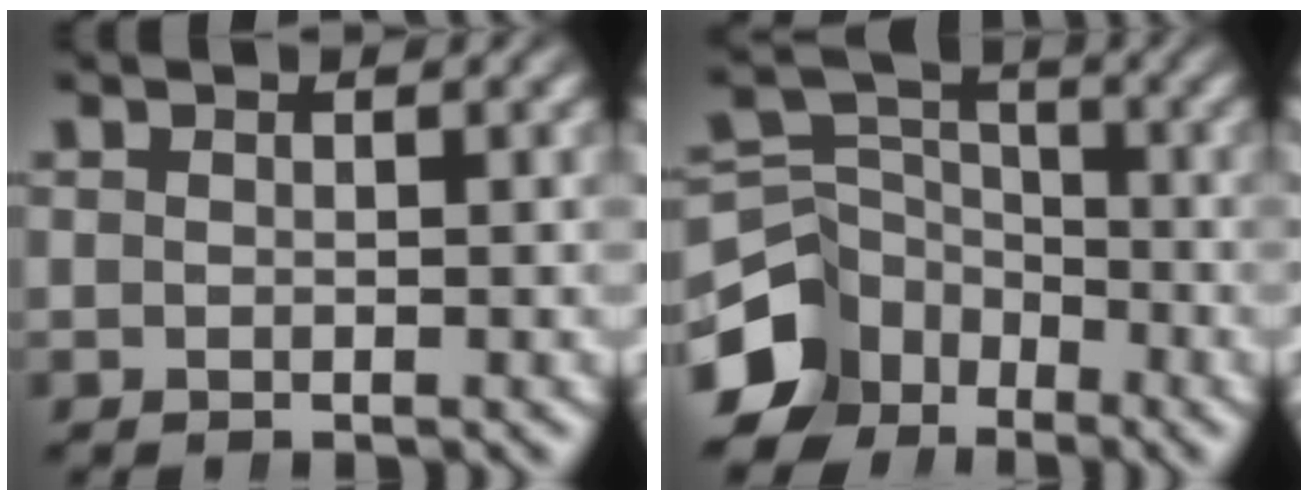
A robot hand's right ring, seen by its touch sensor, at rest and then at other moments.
{"total": 9.1, "force": [-2.9, 7.7, 3.9], "torque": [-0.052, -0.033, -0.047]}